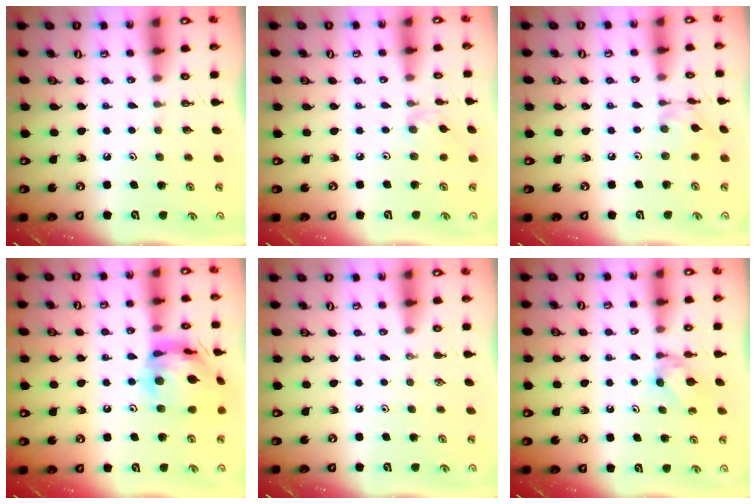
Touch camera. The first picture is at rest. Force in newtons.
{"total": 2.0, "press": 1.9, "slide": 0.5}
{"total": 3.8, "press": 3.8, "slide": 0.1}
{"total": 17.0, "press": 16.9, "slide": 2.0}
{"total": 0.0}
{"total": 3.9, "press": 3.8, "slide": 0.7}